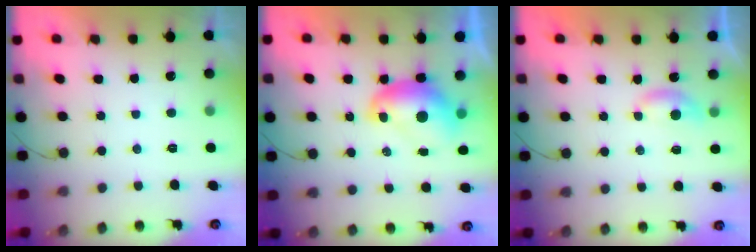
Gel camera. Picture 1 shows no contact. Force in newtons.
{"total": 9.1, "press": 9.1, "slide": 0.8}
{"total": 3.3, "press": 3.3, "slide": 0.5}